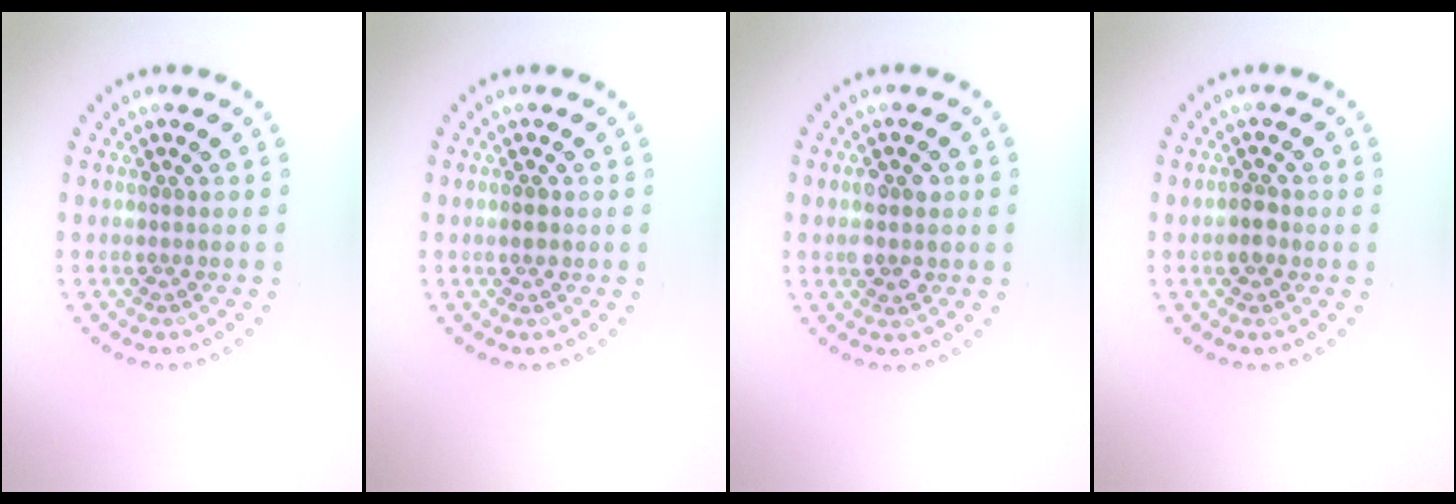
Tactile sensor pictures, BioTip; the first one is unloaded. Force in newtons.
{"total": 1.2, "press": 1.2, "slide": 0.1}
{"total": 2.6, "press": 2.6, "slide": 0.3}
{"total": 1.4, "press": 1.4, "slide": 0.2}